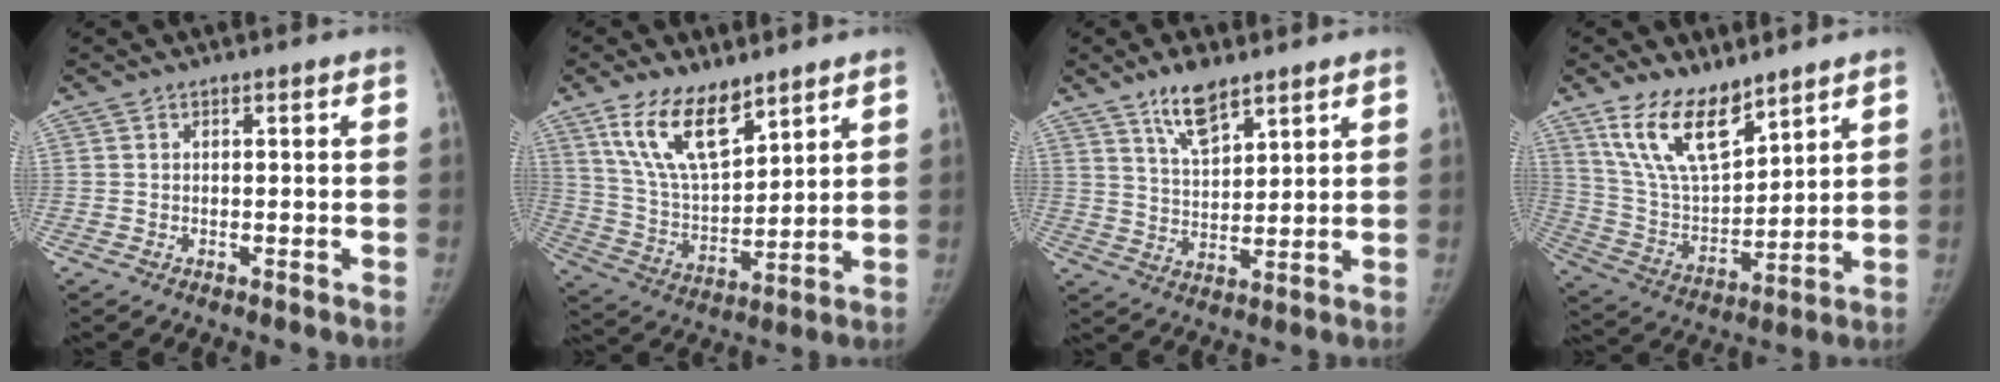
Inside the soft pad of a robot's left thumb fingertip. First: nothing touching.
{"total": 13.9, "force": [9.0, 6.0, 8.7], "torque": [-0.132, -0.047, 0.183]}
{"total": 8.2, "force": [5.7, 3.0, 5.0], "torque": [-0.071, -0.035, 0.107]}
{"total": 14.9, "force": [10.2, 6.3, 8.9], "torque": [-0.131, -0.058, 0.210]}